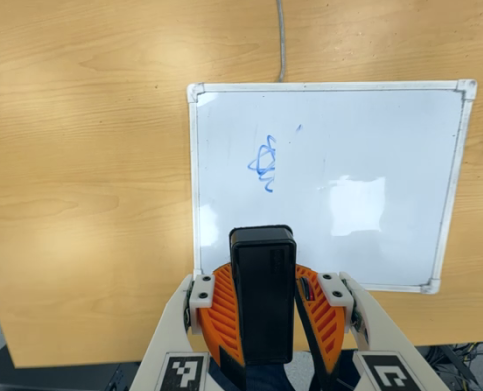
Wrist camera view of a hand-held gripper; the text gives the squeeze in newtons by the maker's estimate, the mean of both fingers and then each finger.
{"total": 8.2, "left": 9.1, "right": 7.2}